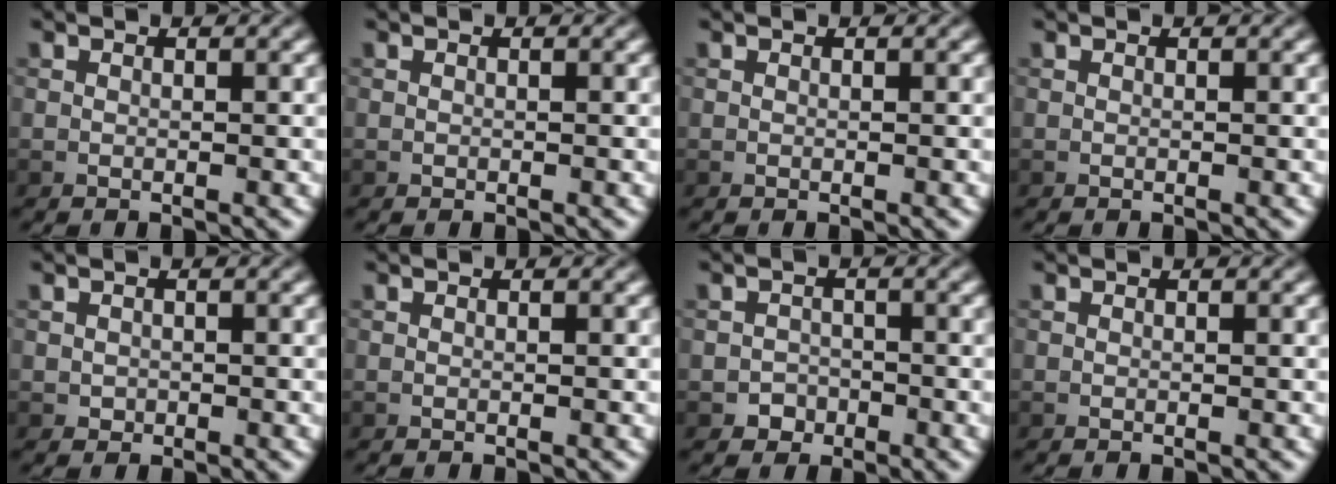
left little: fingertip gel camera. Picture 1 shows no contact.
{"total": 0.0}
{"total": 0.0}
{"total": 0.0}
{"total": 0.7, "force": [-0.1, 0.7, 0.2], "torque": [-0.004, -0.004, -0.003]}
{"total": 0.0}
{"total": 1.8, "force": [-1.0, 1.4, 0.3], "torque": [0.003, -0.001, -0.021]}
{"total": 0.0}